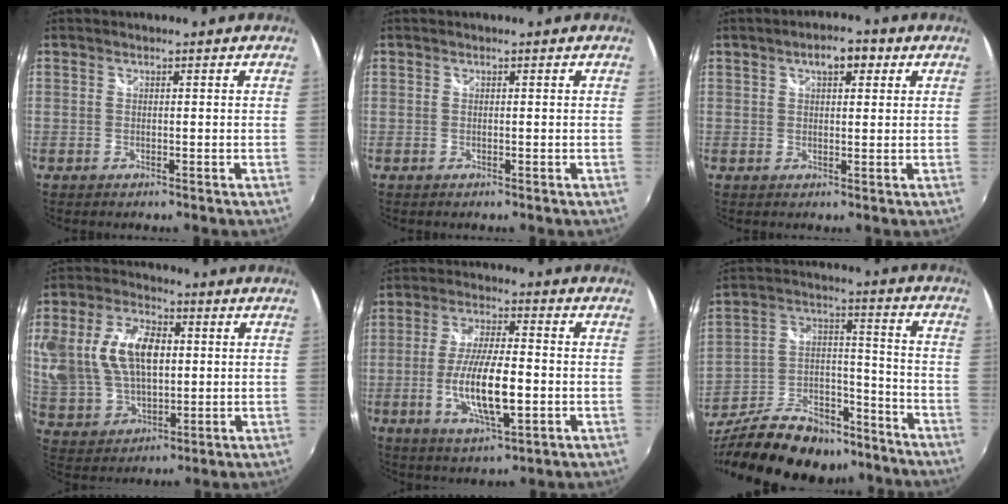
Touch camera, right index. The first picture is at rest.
{"total": 0.0}
{"total": 4.7, "force": [2.2, 2.2, 3.5], "torque": [-0.053, 0.015, 0.032]}
{"total": 19.6, "force": [3.6, 12.4, 14.8], "torque": [-0.322, 0.025, 0.079]}
{"total": 12.3, "force": [-2.8, 3.3, 11.5], "torque": [-0.222, -0.012, -0.048]}
{"total": 28.5, "force": [-22.0, 12.1, 13.5], "torque": [-0.281, 0.013, -0.332]}